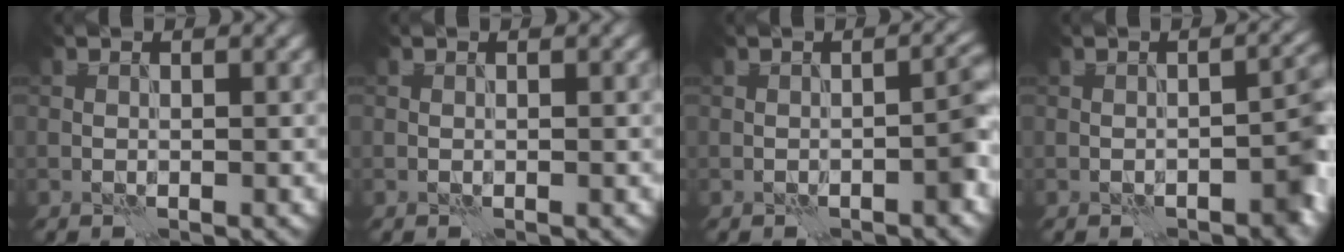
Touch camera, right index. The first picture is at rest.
{"total": 0.0}
{"total": 2.1, "force": [-1.1, 0.4, 1.8], "torque": [-0.023, 0.013, -0.018]}
{"total": 3.5, "force": [-1.6, 1.4, 2.8], "torque": [-0.027, 0.014, -0.023]}